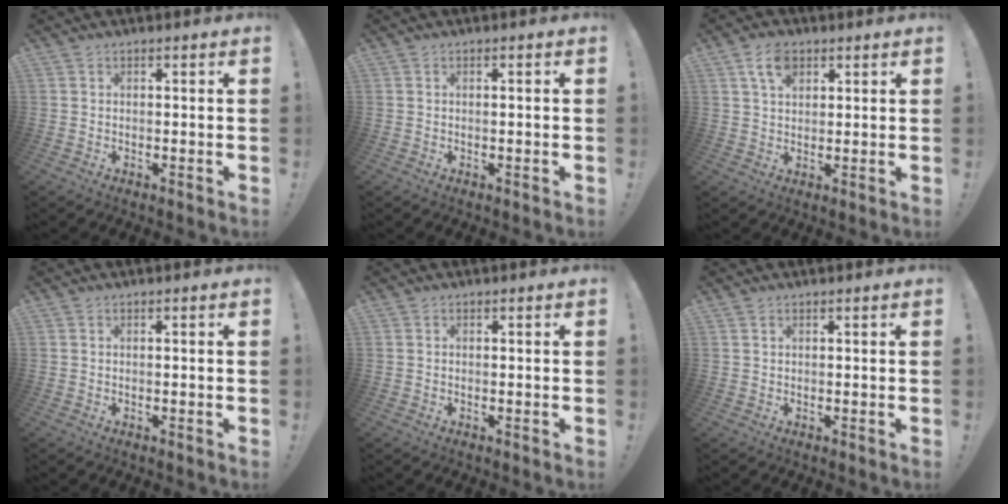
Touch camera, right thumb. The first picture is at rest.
{"total": 0.9, "force": [-0.4, -0.3, 0.8], "torque": [-0.012, -0.001, -0.008]}
{"total": 6.7, "force": [3.3, 4.0, 4.2], "torque": [-0.069, -0.004, 0.061]}
{"total": 0.0}
{"total": 0.0}
{"total": 0.6, "force": [0.4, 0.3, 0.3], "torque": [-0.002, -0.001, 0.006]}